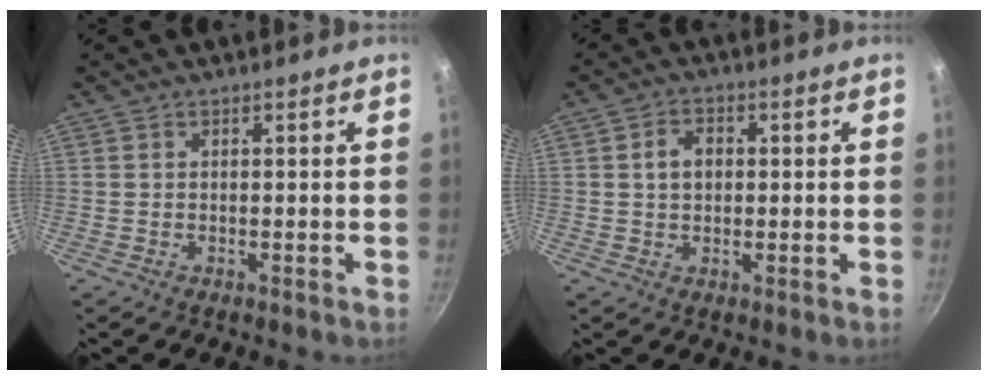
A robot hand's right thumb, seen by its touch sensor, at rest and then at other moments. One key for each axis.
{"total": 4.5, "fx": 0.5, "fy": 3.3, "fz": 2.9, "tx": -0.034, "ty": 0.008, "tz": 0.006}